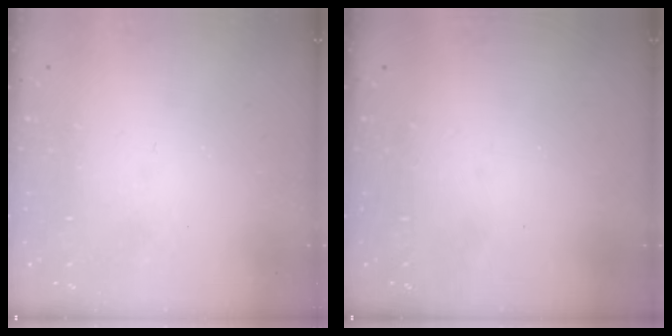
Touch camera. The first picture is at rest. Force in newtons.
{"total": 0.0}